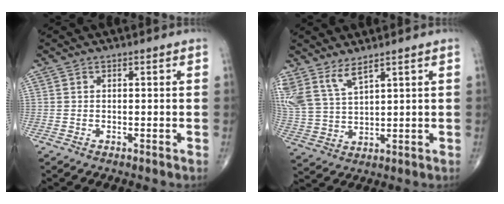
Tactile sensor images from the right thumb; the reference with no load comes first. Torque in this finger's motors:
{"motor_torque": [-0.09, 0.36, 0.56, 0.66, 0.06]}